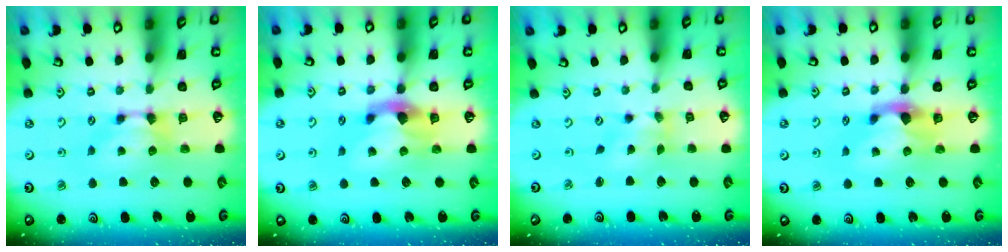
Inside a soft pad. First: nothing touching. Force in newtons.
{"total": 3.8, "press": 3.4, "slide": 1.6}
{"total": 1.2, "press": 0.0, "slide": 1.2}
{"total": 2.2, "press": 1.8, "slide": 1.3}